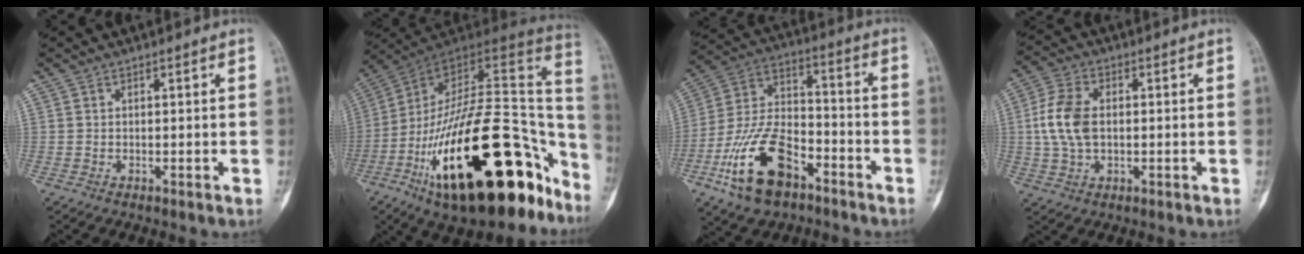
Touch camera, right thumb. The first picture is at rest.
{"total": 35.4, "force": [-16.3, 15.7, 27.3], "torque": [-0.345, 0.076, -0.251]}
{"total": 17.5, "force": [-9.1, 9.1, 11.8], "torque": [-0.227, 0.060, -0.168]}
{"total": 9.2, "force": [0.3, 5.9, 7.1], "torque": [-0.149, 0.013, 0.004]}